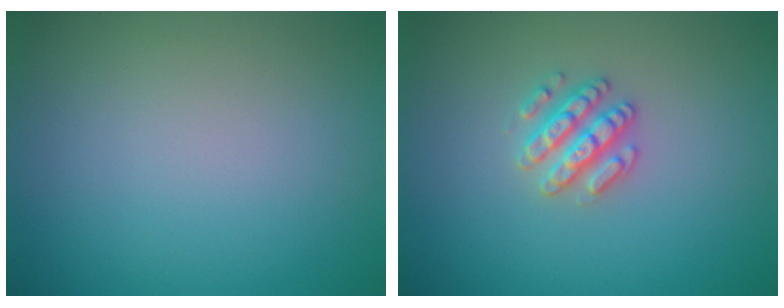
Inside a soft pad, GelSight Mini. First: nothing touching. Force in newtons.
{"total": 2.6, "press": 2.6, "slide": 0.3}